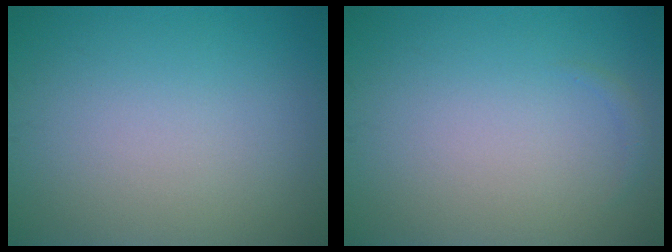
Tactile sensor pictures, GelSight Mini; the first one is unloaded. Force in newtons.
{"total": 0.5, "press": 0.5, "slide": 0.1}